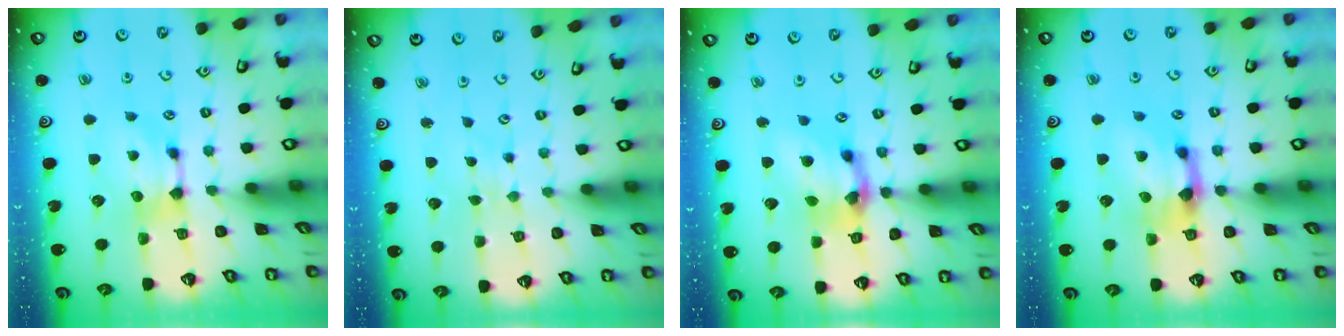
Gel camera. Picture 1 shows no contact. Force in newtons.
{"total": 4.5, "press": 4.5, "slide": 0.2}
{"total": 7.4, "press": 7.1, "slide": 2.3}
{"total": 2.8, "press": 2.4, "slide": 1.5}